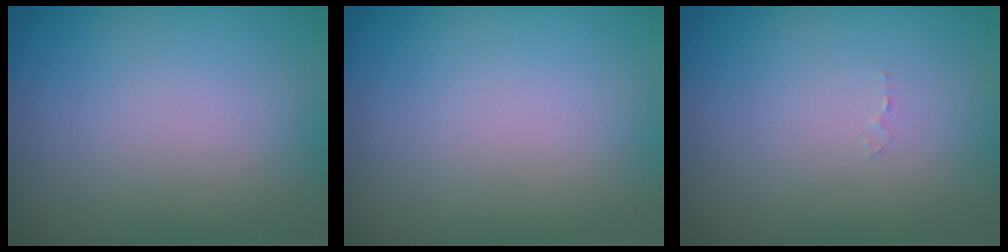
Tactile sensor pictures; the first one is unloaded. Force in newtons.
{"total": 0.0}
{"total": 0.5, "press": 0.5, "slide": 0.1}